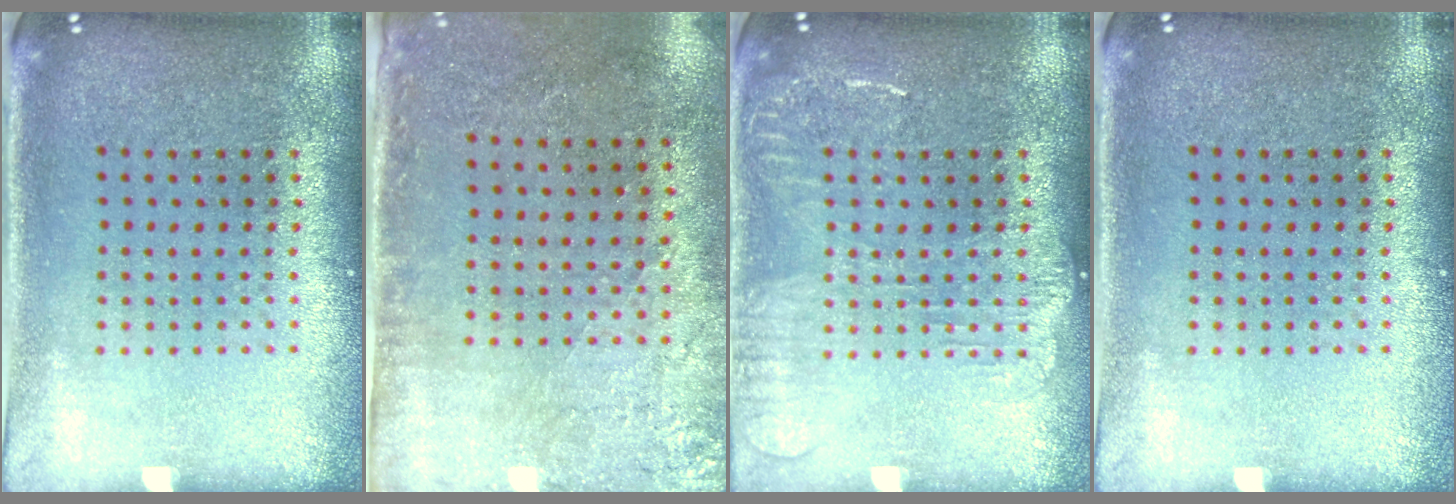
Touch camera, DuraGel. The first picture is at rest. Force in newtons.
{"total": 2.9, "press": 2.3, "slide": 1.7}
{"total": 2.2, "press": 2.2, "slide": 0.3}
{"total": 0.0}